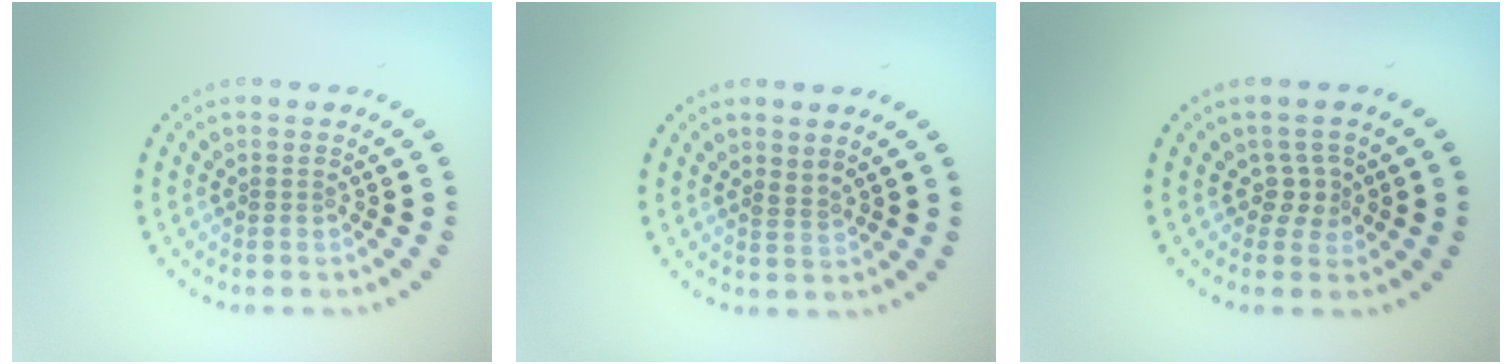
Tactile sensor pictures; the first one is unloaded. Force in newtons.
{"total": 0.9, "press": 0.3, "slide": 0.9}
{"total": 1.7, "press": 1.2, "slide": 1.2}